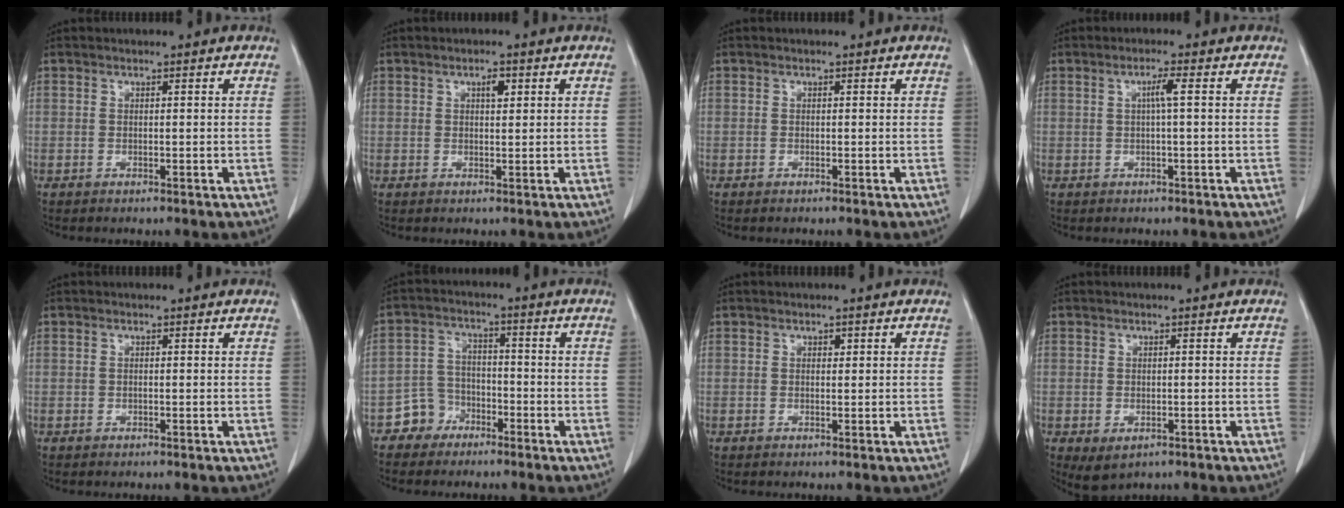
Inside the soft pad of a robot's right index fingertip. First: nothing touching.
{"total": 1.8, "force": [0.8, 0.7, 1.5], "torque": [-0.024, -0.001, 0.012]}
{"total": 0.0}
{"total": 2.2, "force": [0.3, -0.2, 2.2], "torque": [-0.040, 0.003, 0.005]}
{"total": 0.0}
{"total": 5.1, "force": [-3.4, 3.8, 0.2], "torque": [0.003, 0.016, -0.062]}
{"total": 0.6, "force": [0.3, 0.4, 0.3], "torque": [-0.004, 0.000, 0.004]}
{"total": 3.0, "force": [-1.3, 2.0, 1.9], "torque": [-0.035, -0.007, -0.005]}